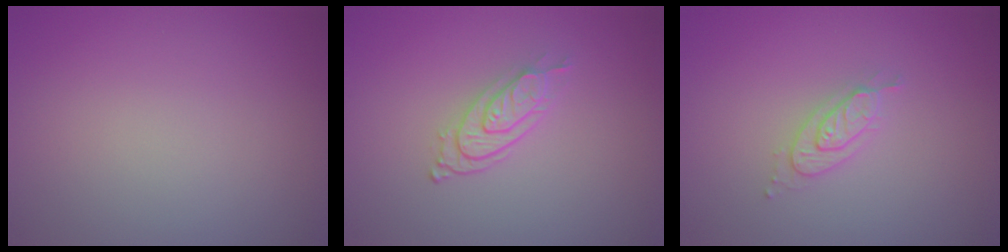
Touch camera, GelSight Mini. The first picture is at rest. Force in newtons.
{"total": 2.8, "press": 2.2, "slide": 1.7}
{"total": 2.2, "press": 2.2, "slide": 0.3}